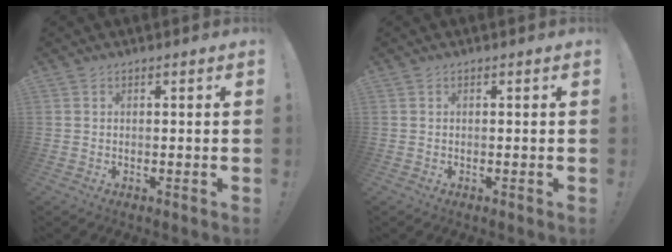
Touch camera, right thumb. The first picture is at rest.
{"total": 0.0}